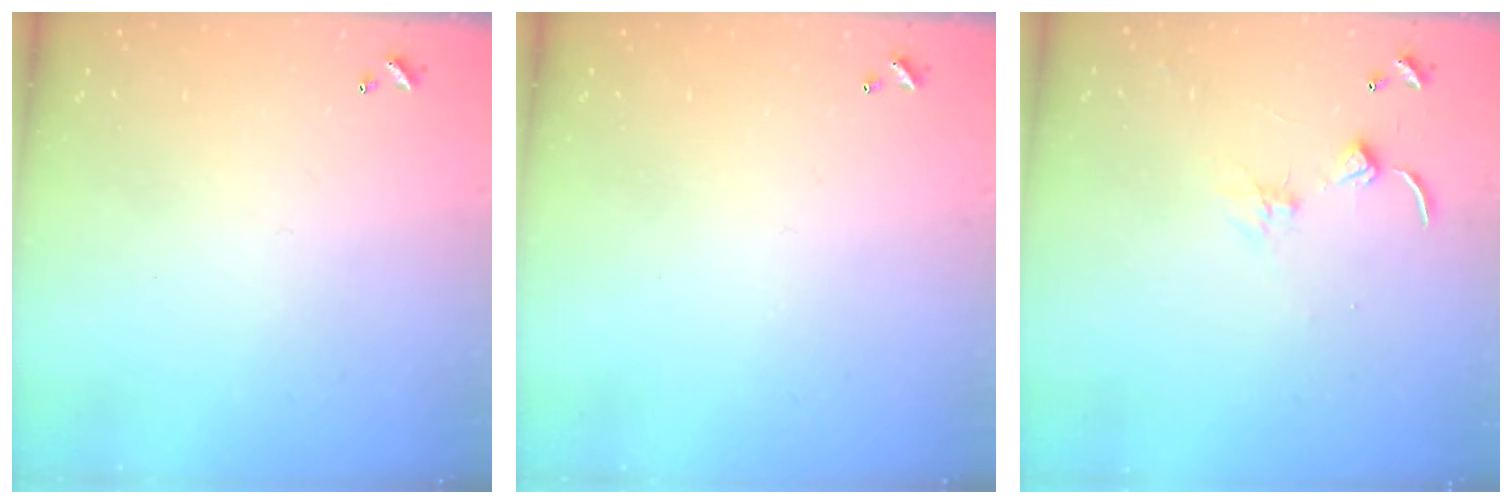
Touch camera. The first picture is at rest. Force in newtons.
{"total": 0.0}
{"total": 1.4, "press": 1.3, "slide": 0.3}